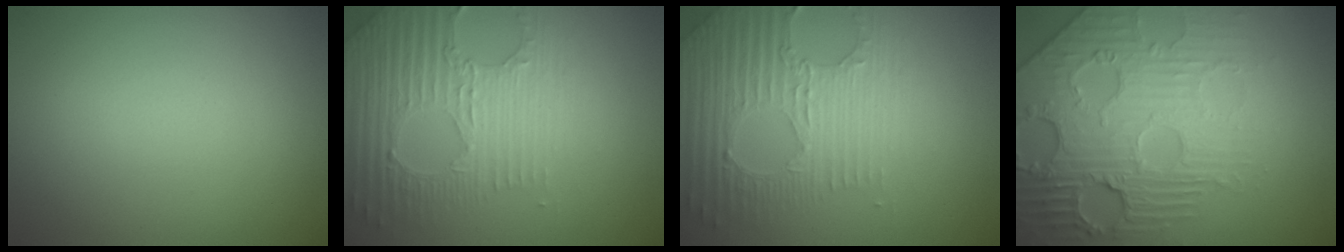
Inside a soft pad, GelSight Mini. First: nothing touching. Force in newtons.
{"total": 5.2, "press": 4.5, "slide": 2.5}
{"total": 5.2, "press": 4.5, "slide": 2.5}
{"total": 8.2, "press": 5.9, "slide": 5.7}